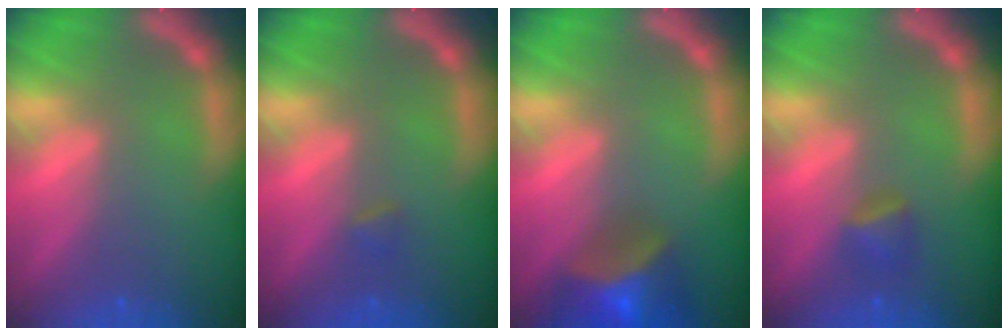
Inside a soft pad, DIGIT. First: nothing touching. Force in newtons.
{"total": 0.9}
{"total": 7.5}
{"total": 1.9}